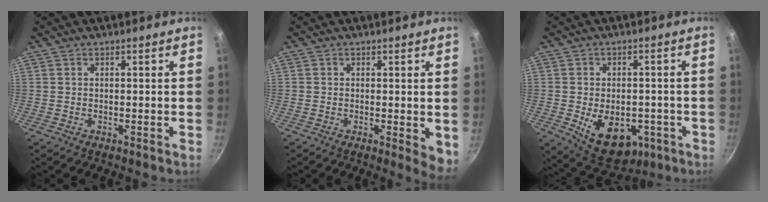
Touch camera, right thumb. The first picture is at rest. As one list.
[{"total": 4.1, "force": [-0.3, 1.7, 3.6], "torque": [-0.042, -0.010, -0.004]}, {"total": 13.0, "force": [-3.8, 8.5, 9.0], "torque": [-0.101, 0.002, -0.035]}]